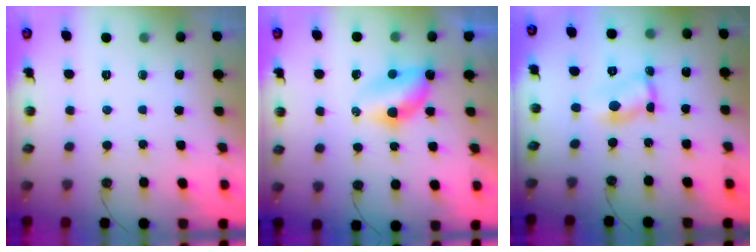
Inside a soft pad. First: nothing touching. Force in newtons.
{"total": 5.6, "press": 5.6, "slide": 0.6}
{"total": 3.8, "press": 3.8, "slide": 0.1}